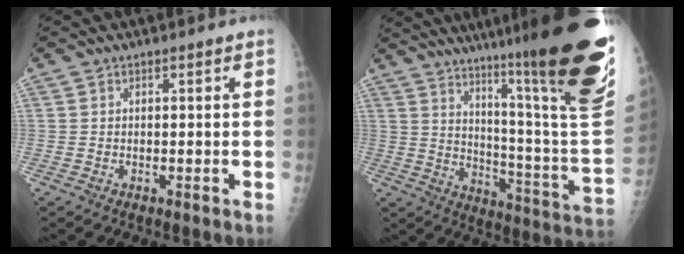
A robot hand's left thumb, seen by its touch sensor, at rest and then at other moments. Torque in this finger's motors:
{"motor_torque": [3.55, 1.15, 1.54, -1.23, 0.54]}